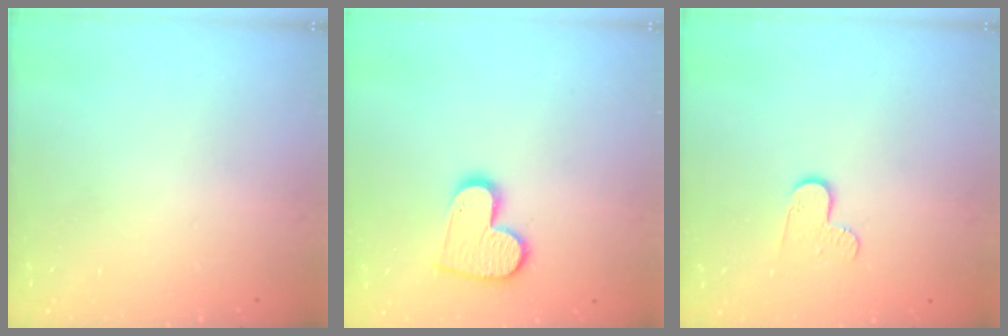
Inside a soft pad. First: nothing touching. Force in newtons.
{"total": 11.8, "press": 11.8, "slide": 0.8}
{"total": 6.0, "press": 6.0, "slide": 0.6}